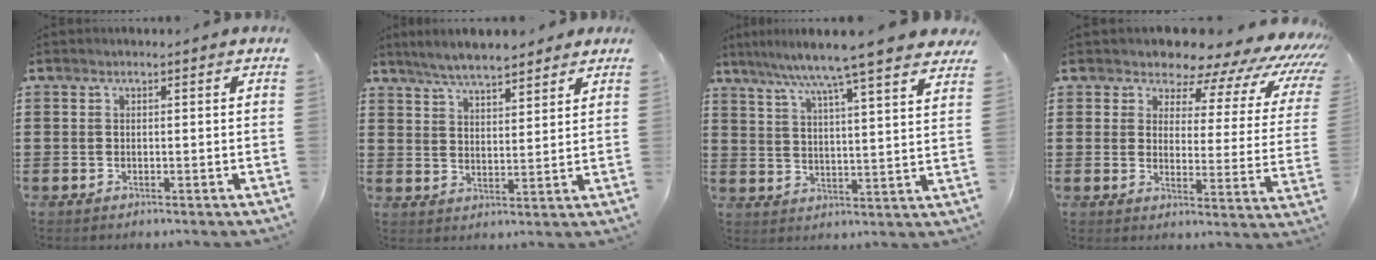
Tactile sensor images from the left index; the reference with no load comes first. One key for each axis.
{"total": 5.8, "fx": 5.4, "fy": 1.1, "fz": 1.8, "tx": -0.053, "ty": -0.008, "tz": 0.099}
{"total": 8.1, "fx": 6.8, "fy": -1.2, "fz": 4.1, "tx": -0.104, "ty": -0.039, "tz": 0.111}
{"total": 7.6, "fx": 6.6, "fy": 2.6, "fz": 2.8, "tx": -0.065, "ty": -0.048, "tz": 0.112}